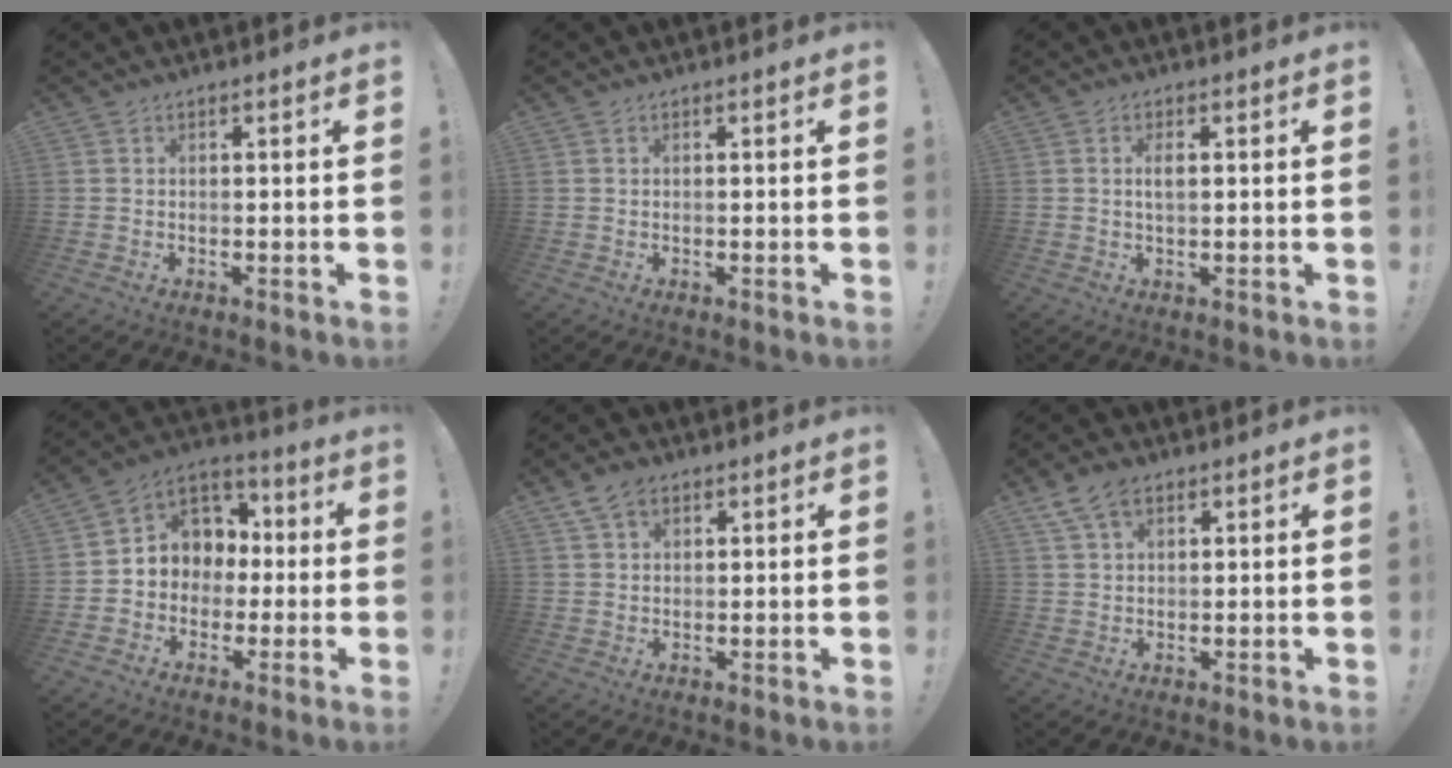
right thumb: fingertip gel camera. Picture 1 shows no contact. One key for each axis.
{"total": 0.0}
{"total": 2.2, "fx": 0.4, "fy": 0.7, "fz": 2.0, "tx": -0.033, "ty": -0.001, "tz": 0.005}
{"total": 8.7, "fx": -0.2, "fy": 8.3, "fz": 2.8, "tx": -0.030, "ty": 0.003, "tz": 0.007}
{"total": 5.6, "fx": 3.2, "fy": 3.7, "fz": 2.8, "tx": -0.046, "ty": -0.004, "tz": 0.061}
{"total": 7.2, "fx": 4.2, "fy": 4.4, "fz": 4.0, "tx": -0.063, "ty": -0.011, "tz": 0.080}